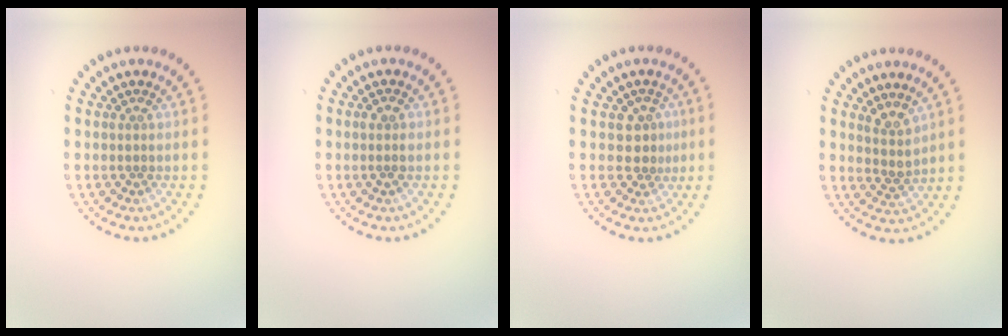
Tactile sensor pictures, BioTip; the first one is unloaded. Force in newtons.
{"total": 1.2, "press": 1.1, "slide": 0.4}
{"total": 2.0, "press": 1.8, "slide": 0.9}
{"total": 2.0, "press": 1.5, "slide": 1.3}